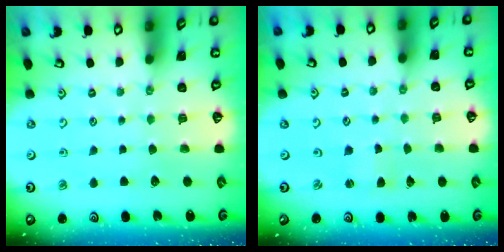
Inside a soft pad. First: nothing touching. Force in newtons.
{"total": 2.0, "press": 2.0, "slide": 0.4}